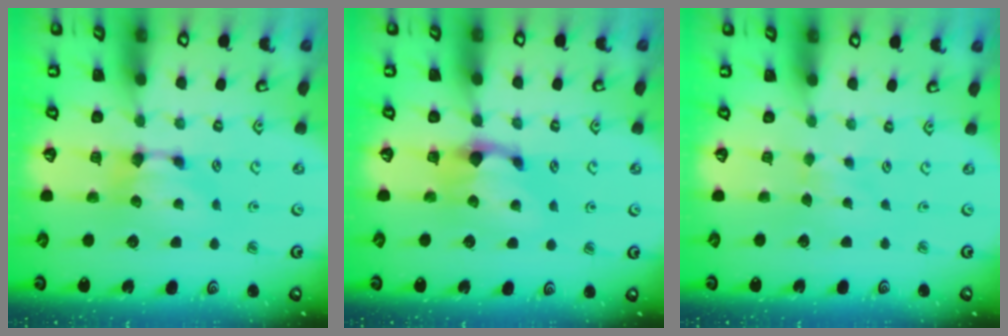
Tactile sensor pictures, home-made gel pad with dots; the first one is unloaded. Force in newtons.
{"total": 1.4, "press": 0.8, "slide": 1.2}
{"total": 2.5, "press": 2.5, "slide": 0.5}